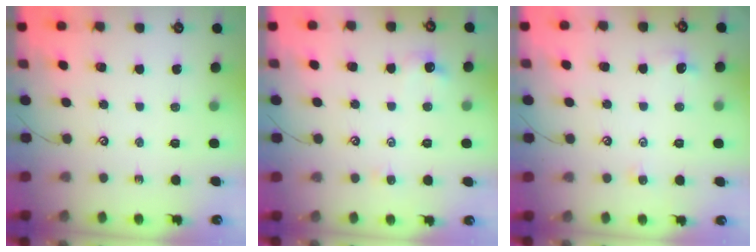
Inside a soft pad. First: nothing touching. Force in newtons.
{"total": 1.3, "press": 1.2, "slide": 0.5}
{"total": 0.0}